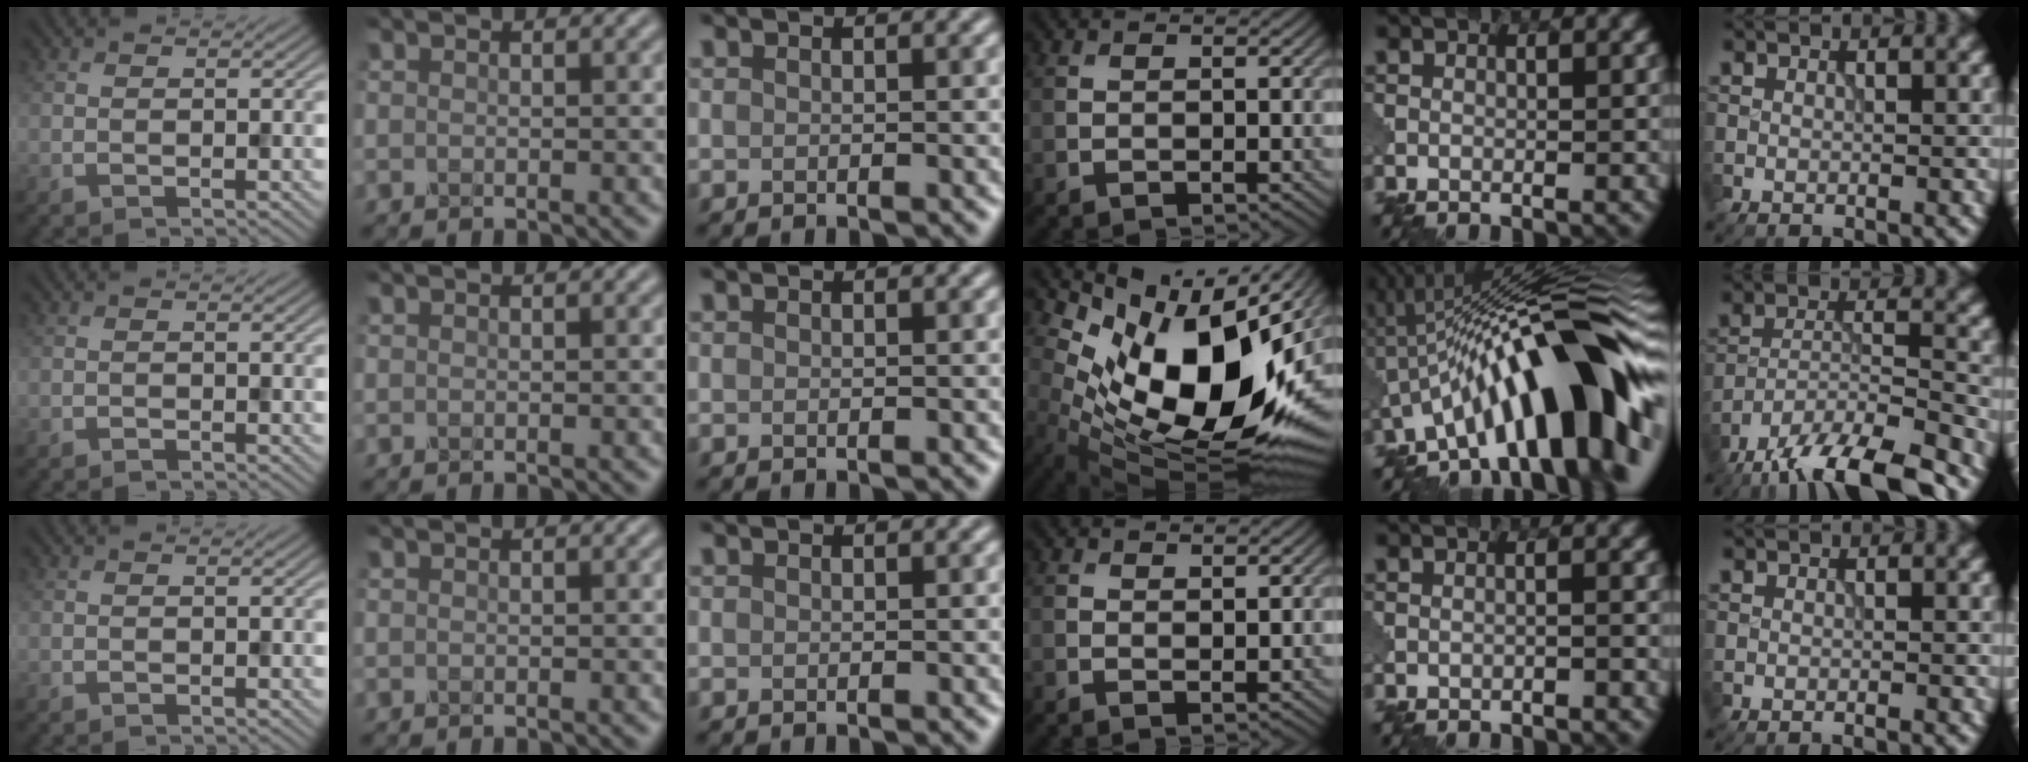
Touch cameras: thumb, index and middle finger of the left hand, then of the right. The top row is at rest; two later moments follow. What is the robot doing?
{"motion": "disassemble", "object": "pitcher"}